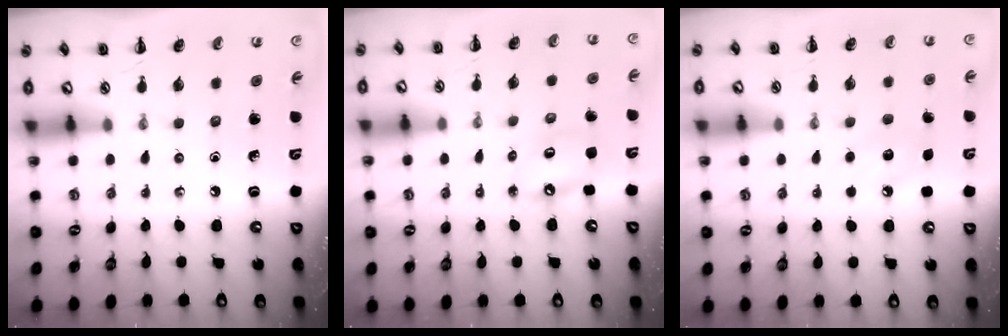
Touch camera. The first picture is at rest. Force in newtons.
{"total": 7.7, "press": 7.5, "slide": 1.8}
{"total": 7.0, "press": 6.8, "slide": 1.8}